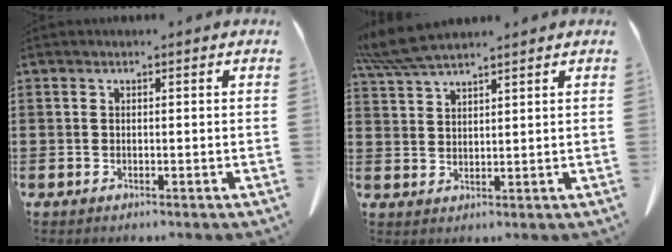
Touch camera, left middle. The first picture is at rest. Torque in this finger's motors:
{"motor_torque": [0.95, 0.67, 0.11, 0.10]}